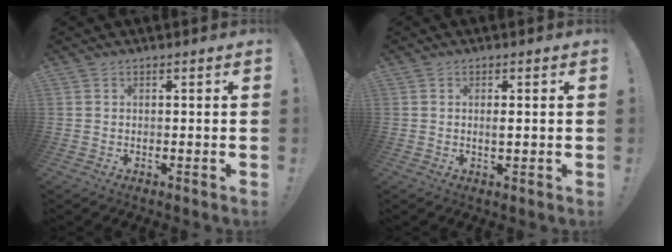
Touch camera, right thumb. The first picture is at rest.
{"total": 1.4, "force": [0.0, 0.3, 1.4], "torque": [-0.022, -0.002, -0.002]}